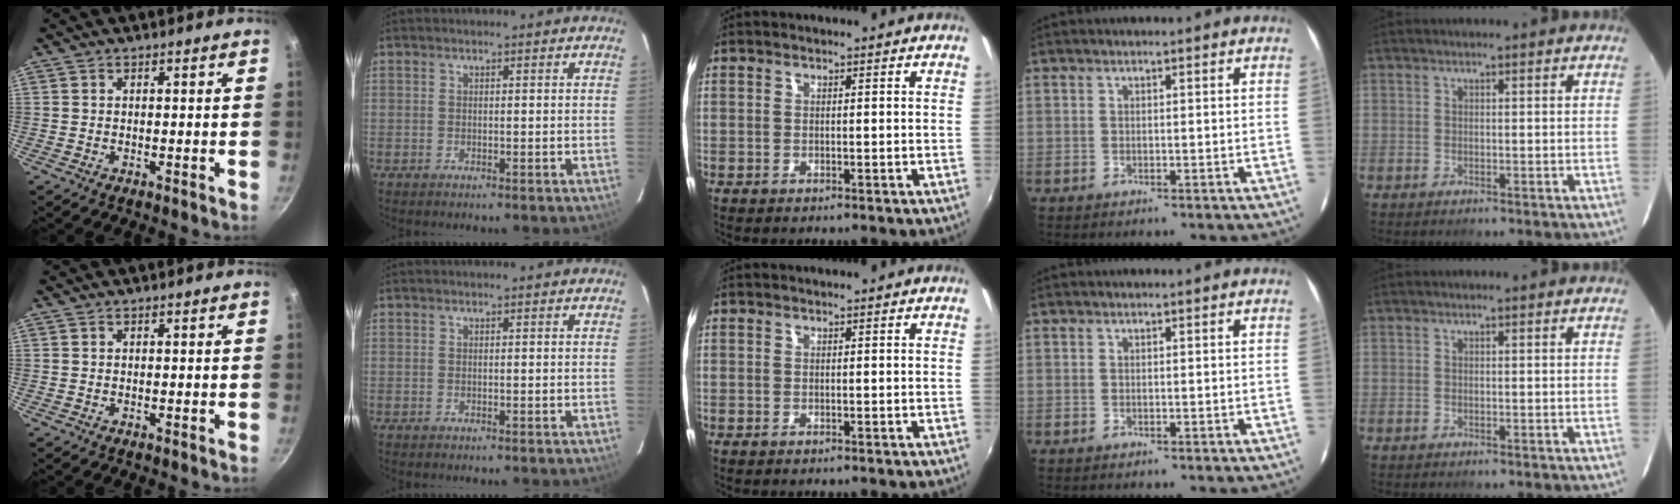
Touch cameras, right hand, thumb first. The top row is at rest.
{}